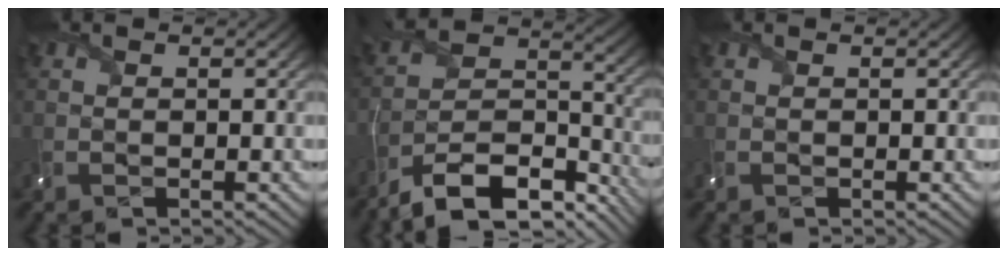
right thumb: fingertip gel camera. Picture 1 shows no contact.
{"total": 13.7, "force": [-12.0, 3.6, 5.5], "torque": [-0.094, -0.004, -0.209]}
{"total": 0.0}